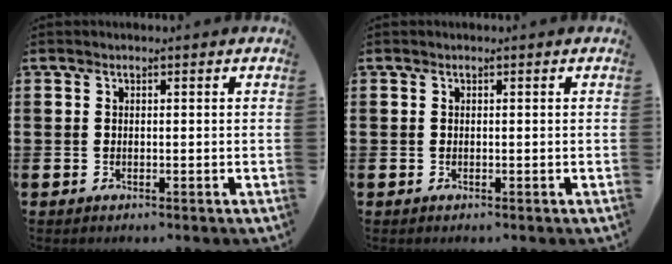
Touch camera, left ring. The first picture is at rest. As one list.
[{"total": 0.0}]